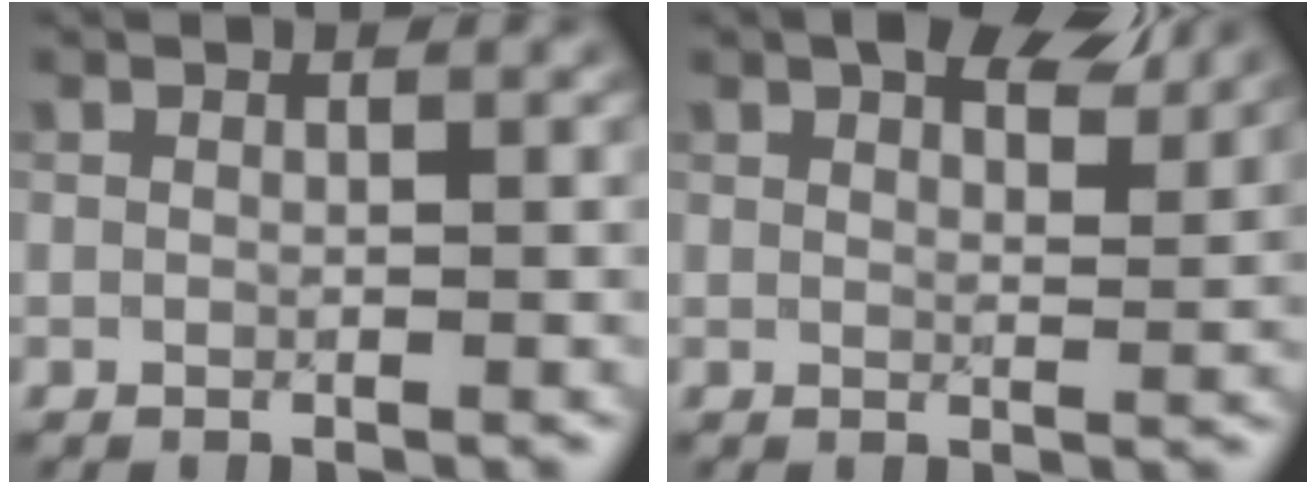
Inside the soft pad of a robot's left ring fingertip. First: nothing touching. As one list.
[{"total": 5.2, "force": [3.9, 1.5, 3.0], "torque": [-0.045, 0.006, 0.055]}]